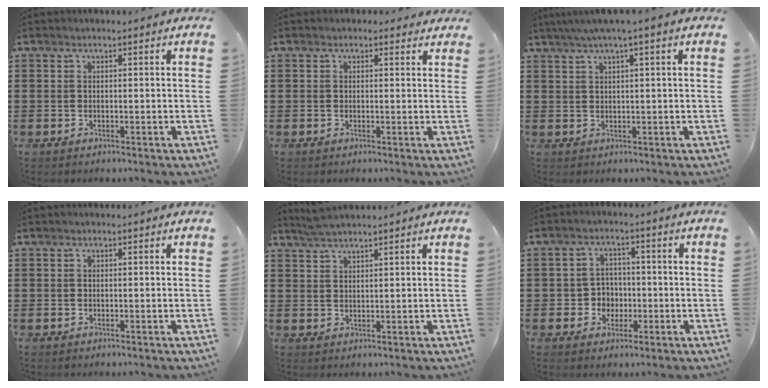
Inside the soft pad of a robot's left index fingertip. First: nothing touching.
{"total": 0.8, "force": [0.5, 0.6, 0.4], "torque": [0.000, 0.003, 0.007]}
{"total": 2.6, "force": [1.4, -0.4, 2.2], "torque": [-0.043, 0.001, 0.023]}
{"total": 0.0}
{"total": 2.5, "force": [2.4, -0.2, 0.8], "torque": [-0.020, 0.000, 0.046]}
{"total": 3.8, "force": [-0.9, 3.6, 1.0], "torque": [-0.033, 0.007, -0.021]}